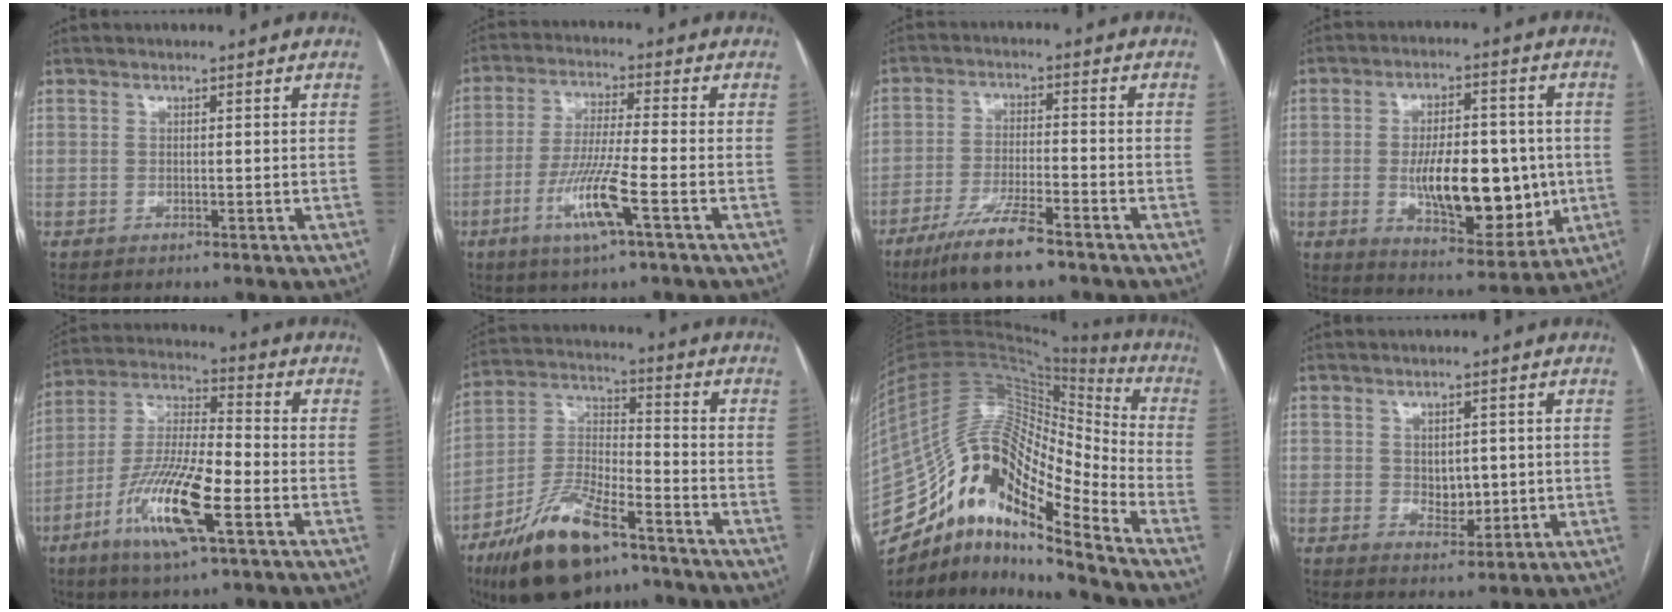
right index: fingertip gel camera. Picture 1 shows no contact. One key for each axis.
{"total": 9.5, "fx": -4.0, "fy": 0.1, "fz": 8.7, "tx": -0.174, "ty": -0.011, "tz": -0.076}
{"total": 9.4, "fx": -6.6, "fy": 1.2, "fz": 6.6, "tx": -0.127, "ty": -0.021, "tz": -0.116}
{"total": 15.7, "fx": -1.5, "fy": 6.6, "fz": 14.1, "tx": -0.220, "ty": 0.002, "tz": -0.014}
{"total": 14.1, "fx": -5.8, "fy": 2.9, "fz": 12.5, "tx": -0.251, "ty": -0.010, "tz": -0.105}
{"total": 16.0, "fx": -10.5, "fy": 5.1, "fz": 11.0, "tx": -0.224, "ty": -0.007, "tz": -0.185}
{"total": 22.9, "fx": -15.5, "fy": 5.9, "fz": 15.8, "tx": -0.314, "ty": 0.043, "tz": -0.273}
{"total": 4.1, "fx": 0.3, "fy": 2.7, "fz": 3.1, "tx": -0.043, "ty": -0.003, "tz": 0.014}